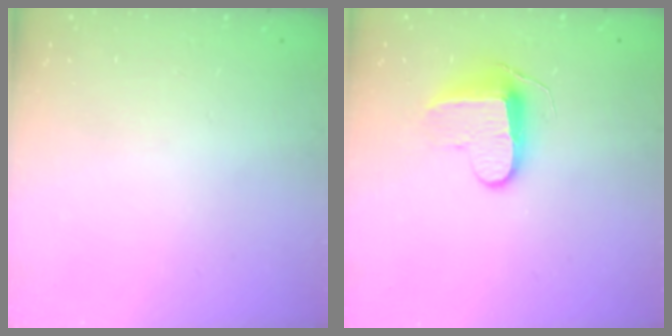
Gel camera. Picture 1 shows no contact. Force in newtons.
{"total": 9.6, "press": 9.6, "slide": 0.3}